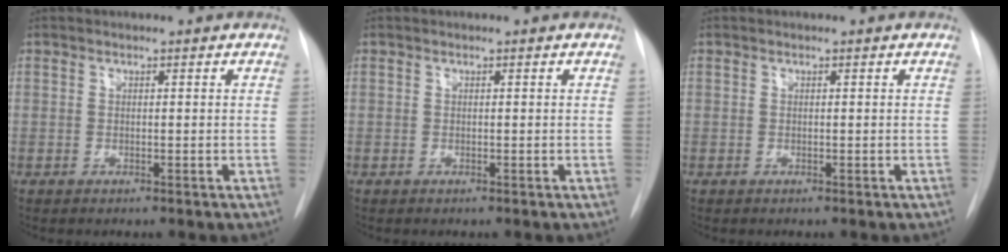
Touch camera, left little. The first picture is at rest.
{"total": 0.0}
{"total": 0.0}